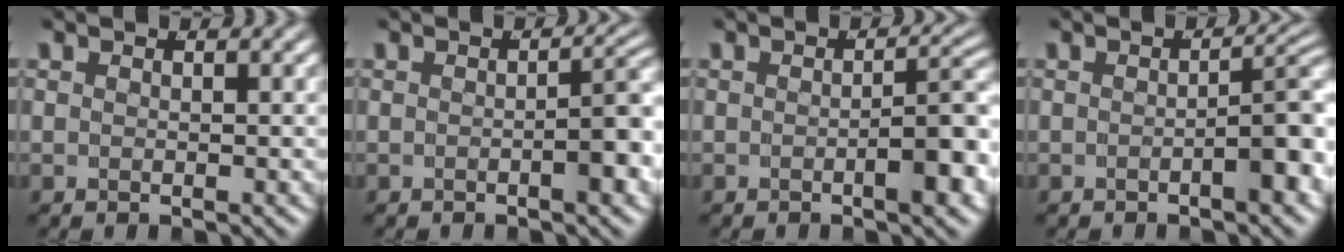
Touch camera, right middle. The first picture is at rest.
{"total": 3.2, "force": [-1.2, 0.9, 2.9], "torque": [-0.032, 0.004, -0.019]}
{"total": 4.0, "force": [-1.5, 1.0, 3.6], "torque": [-0.035, 0.006, -0.026]}
{"total": 4.3, "force": [-1.6, 1.3, 3.8], "torque": [-0.034, 0.004, -0.026]}